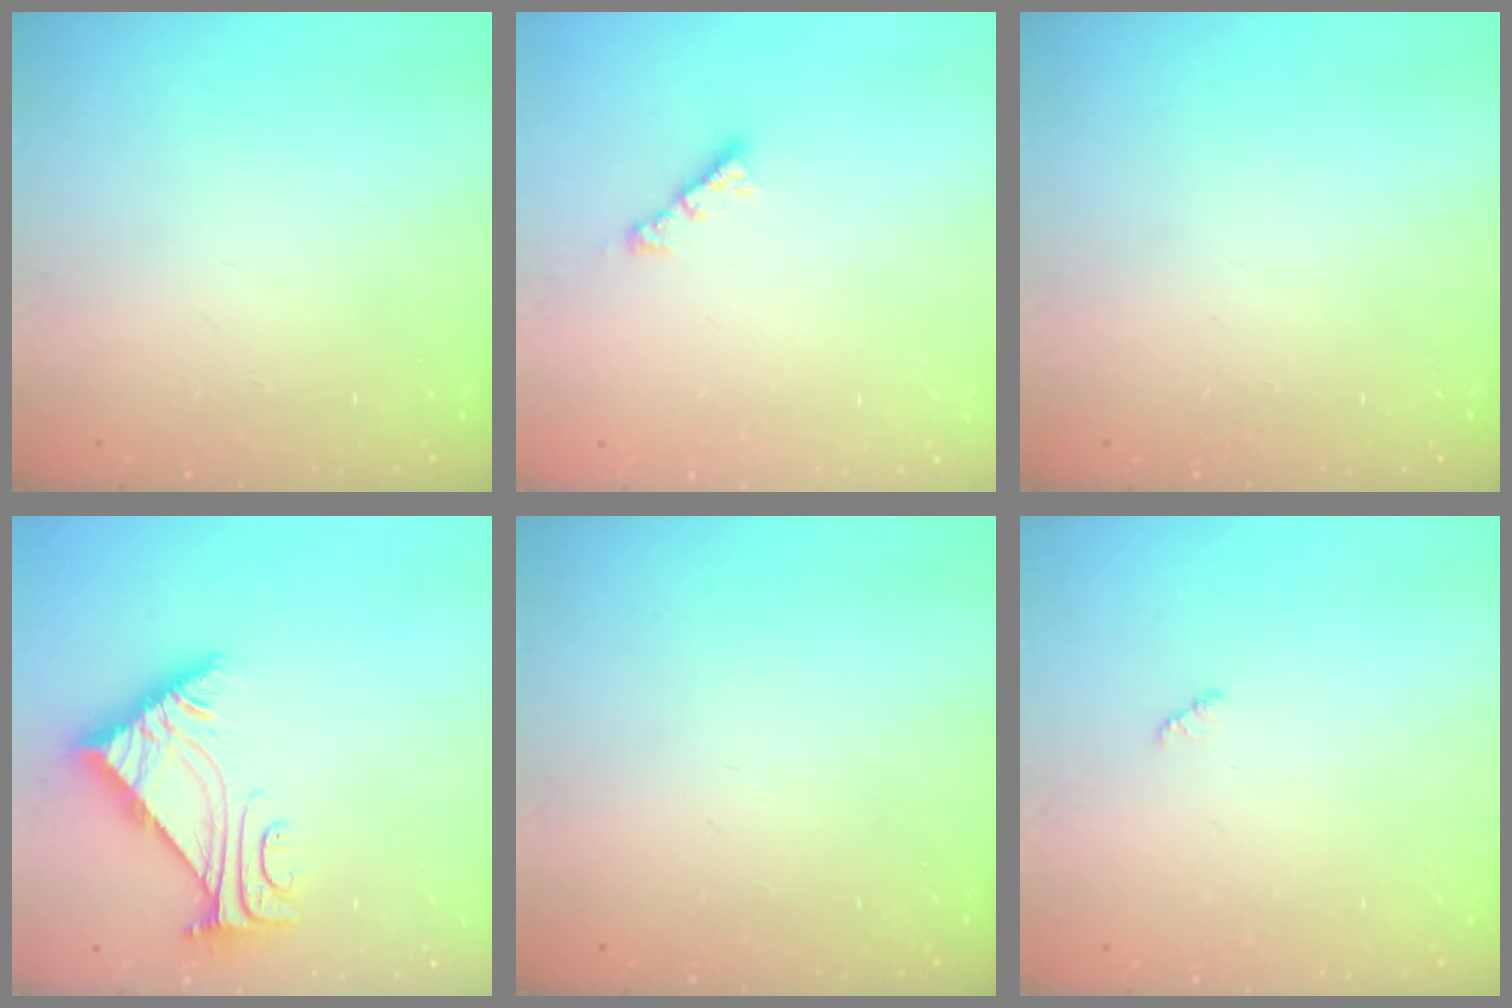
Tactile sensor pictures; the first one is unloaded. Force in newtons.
{"total": 2.6, "press": 2.6, "slide": 0.1}
{"total": 0.0}
{"total": 5.6, "press": 5.5, "slide": 0.8}
{"total": 0.0}
{"total": 1.3, "press": 1.3, "slide": 0.2}